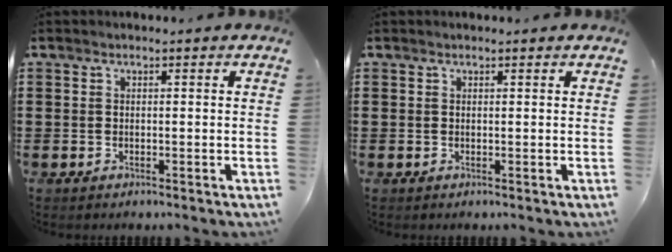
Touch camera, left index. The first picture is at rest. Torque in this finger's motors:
{"motor_torque": [0.20, -0.83, 0.10, 0.02]}